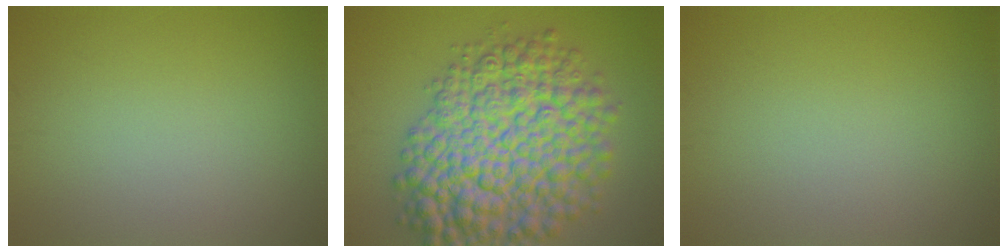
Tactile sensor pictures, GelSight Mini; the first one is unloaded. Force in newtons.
{"total": 12.7, "press": 12.7, "slide": 0.3}
{"total": 0.0}